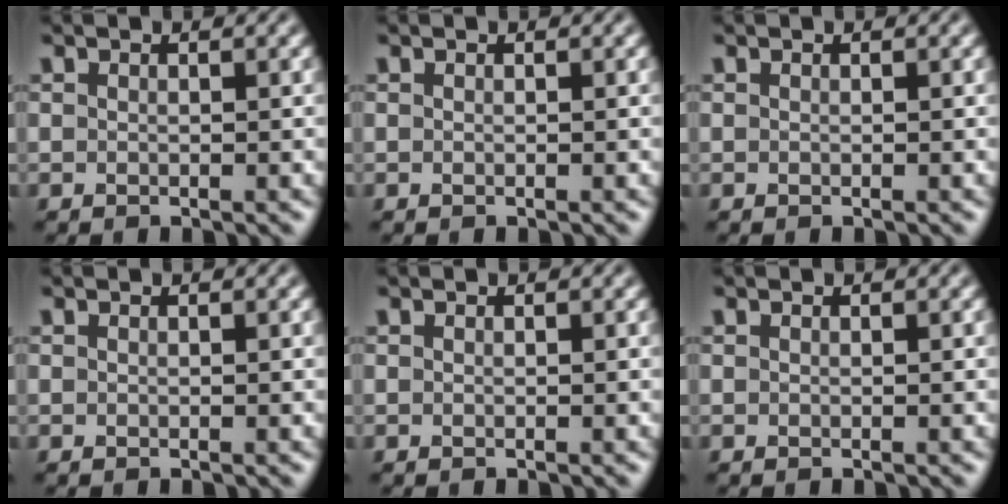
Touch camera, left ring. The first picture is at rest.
{"total": 0.0}
{"total": 0.0}
{"total": 0.0}
{"total": 0.0}
{"total": 0.0}